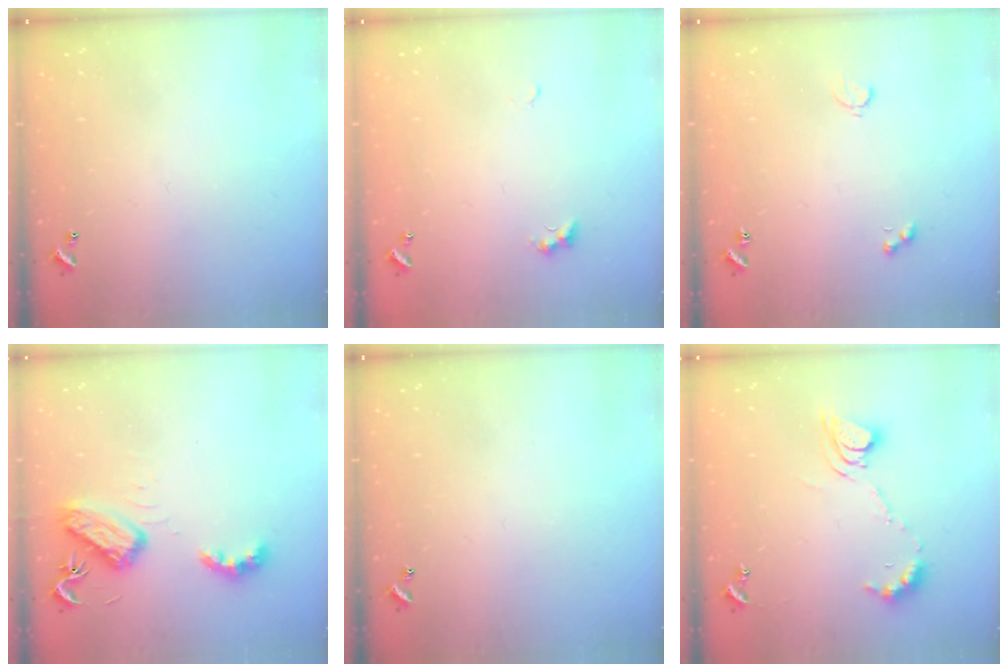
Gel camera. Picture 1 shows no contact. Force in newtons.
{"total": 2.7, "press": 2.6, "slide": 0.6}
{"total": 2.3, "press": 2.1, "slide": 0.8}
{"total": 6.9, "press": 6.9, "slide": 0.5}
{"total": 0.0}
{"total": 9.2, "press": 9.1, "slide": 1.1}